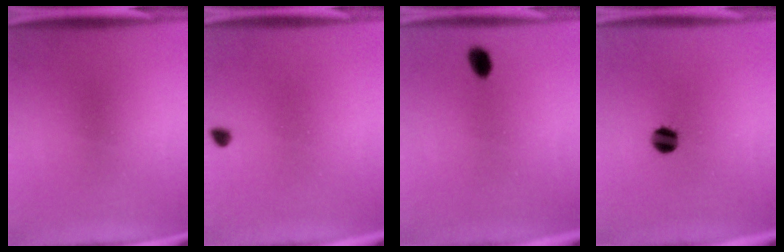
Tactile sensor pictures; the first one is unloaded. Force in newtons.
{"total": 1.2}
{"total": 2.7}
{"total": 5.0}